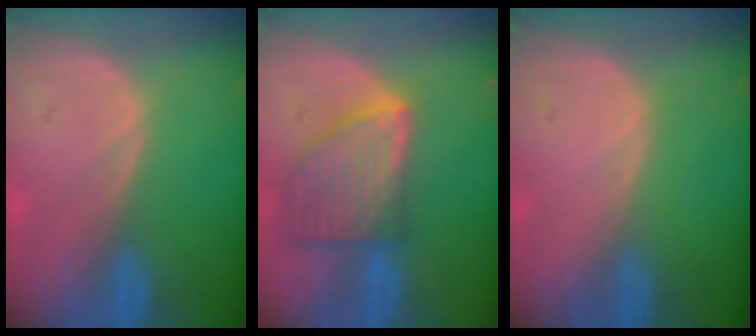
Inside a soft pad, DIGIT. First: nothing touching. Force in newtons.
{"total": 8.2, "press": 7.4, "slide": 3.4}
{"total": 0.0}